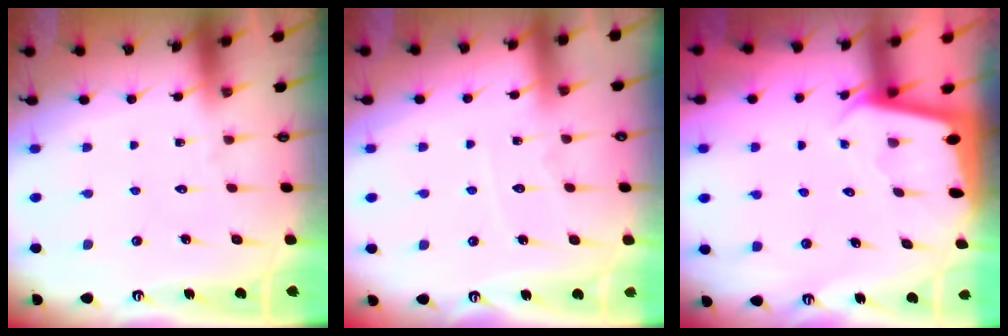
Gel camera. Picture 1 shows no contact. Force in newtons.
{"total": 5.1, "press": 5.0, "slide": 0.7}
{"total": 1.9, "press": 1.9, "slide": 0.1}